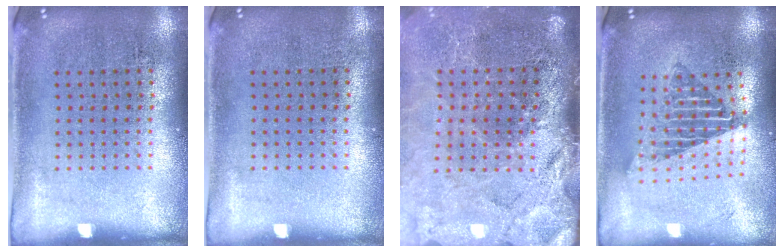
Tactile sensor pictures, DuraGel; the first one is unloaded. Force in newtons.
{"total": 0.0}
{"total": 4.0, "press": 3.3, "slide": 2.2}
{"total": 1.7, "press": 1.4, "slide": 1.0}